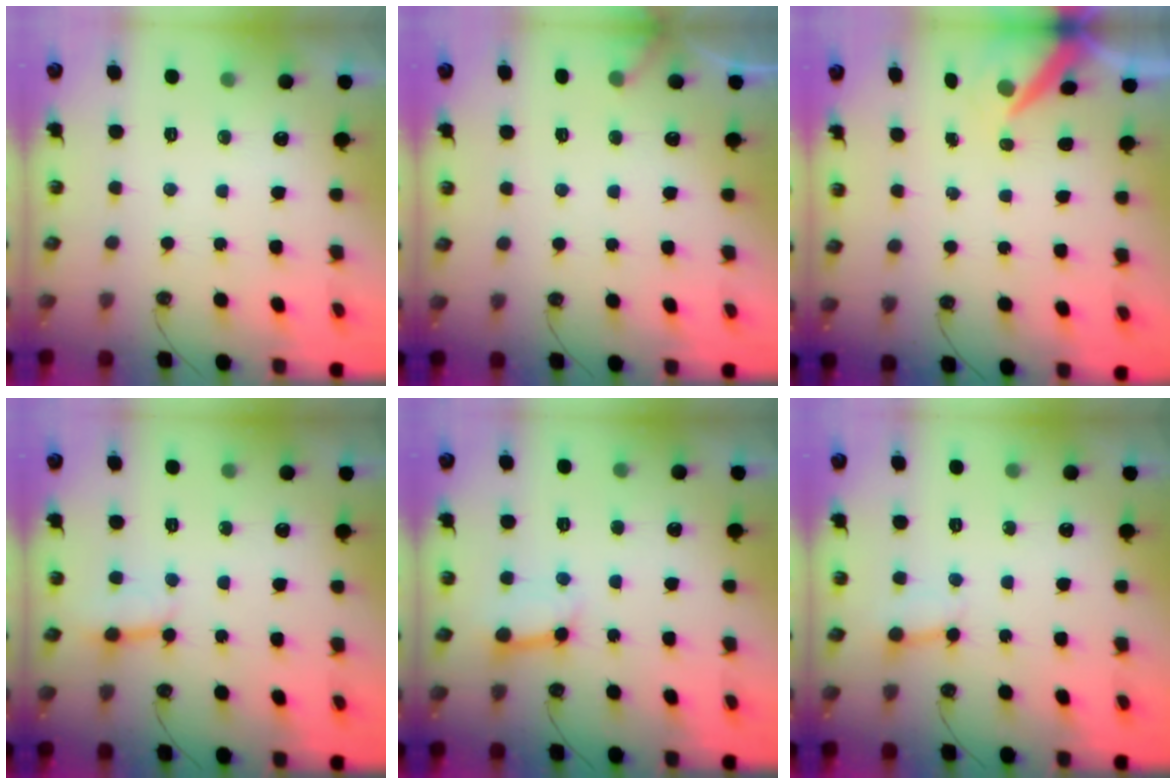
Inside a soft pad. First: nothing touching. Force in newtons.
{"total": 3.8, "press": 3.8, "slide": 0.4}
{"total": 6.7, "press": 6.6, "slide": 0.8}
{"total": 2.8, "press": 2.8, "slide": 0.3}
{"total": 7.1, "press": 7.1, "slide": 0.4}
{"total": 2.7, "press": 2.7, "slide": 0.1}